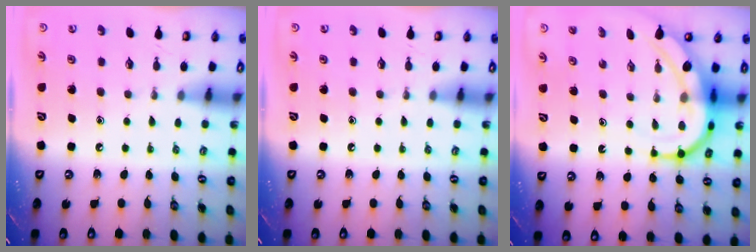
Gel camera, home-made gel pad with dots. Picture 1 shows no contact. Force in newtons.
{"total": 0.0}
{"total": 11.1, "press": 11.0, "slide": 1.2}